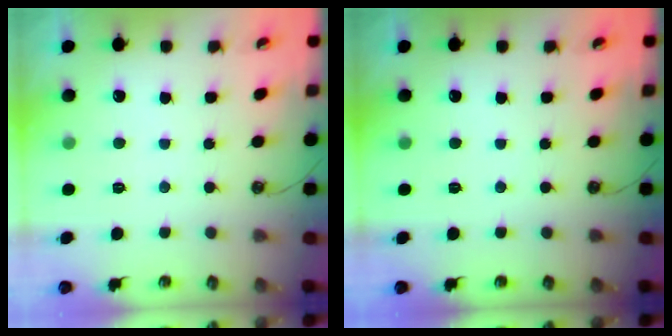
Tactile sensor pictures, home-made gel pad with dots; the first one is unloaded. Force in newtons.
{"total": 0.0}